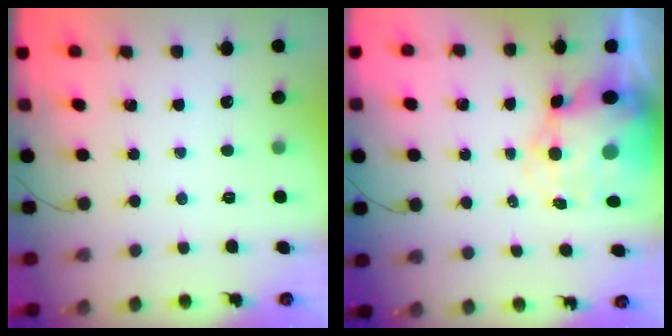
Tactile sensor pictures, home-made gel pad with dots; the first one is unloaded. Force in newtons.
{"total": 8.4, "press": 7.9, "slide": 2.8}